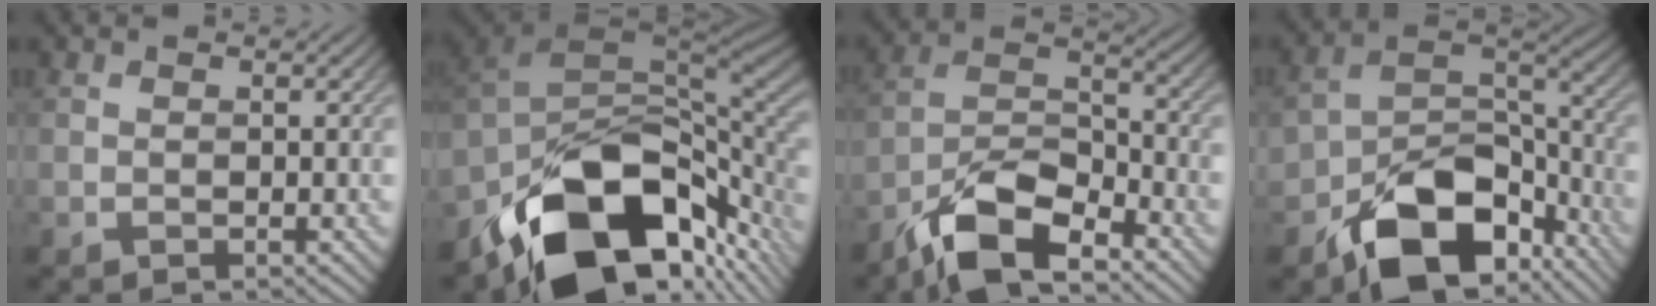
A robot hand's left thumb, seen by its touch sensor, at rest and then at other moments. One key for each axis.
{"total": 16.4, "fx": -8.4, "fy": 9.6, "fz": 10.3, "tx": -0.190, "ty": -0.038, "tz": -0.134}
{"total": 10.7, "fx": -7.8, "fy": 3.8, "fz": 6.3, "tx": -0.114, "ty": -0.001, "tz": -0.163}
{"total": 14.5, "fx": -8.7, "fy": 8.2, "fz": 8.3, "tx": -0.139, "ty": -0.018, "tz": -0.160}